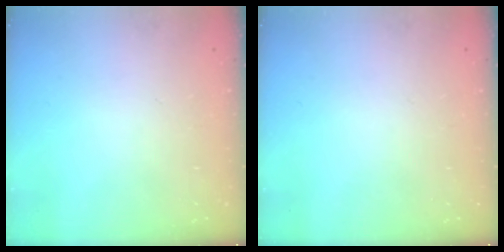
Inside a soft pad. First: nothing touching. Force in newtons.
{"total": 0.0}